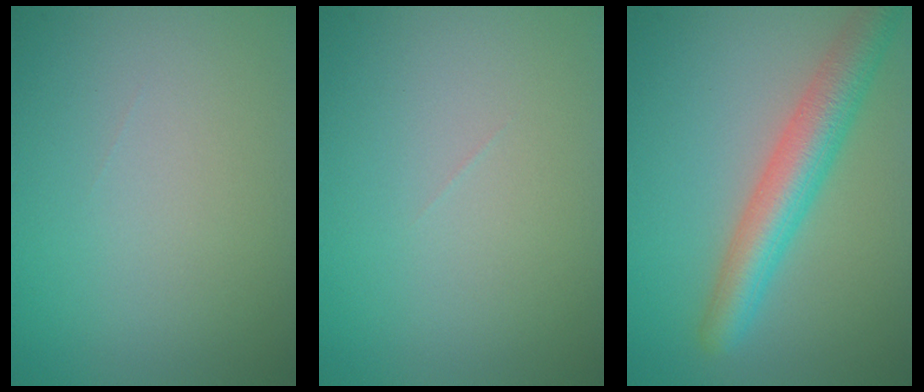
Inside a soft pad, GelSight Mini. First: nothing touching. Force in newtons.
{"total": 0.0}
{"total": 5.8, "press": 5.8, "slide": 0.2}